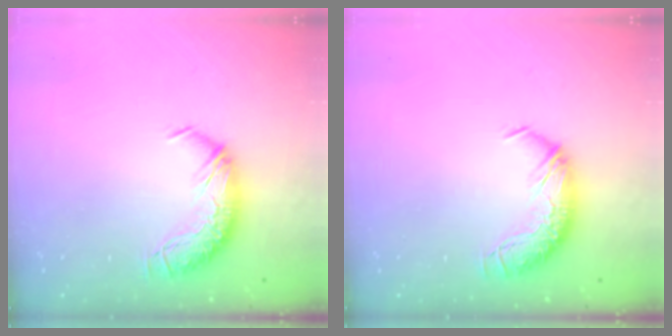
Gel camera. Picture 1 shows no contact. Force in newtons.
{"total": 0.0}